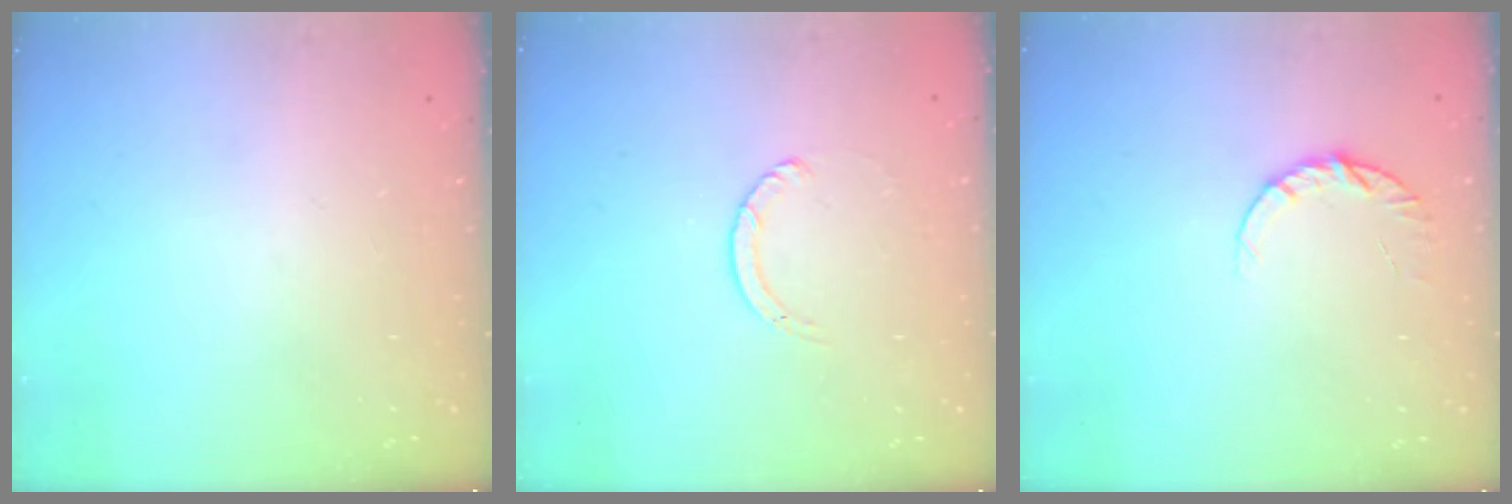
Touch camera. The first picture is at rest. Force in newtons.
{"total": 1.1, "press": 1.1, "slide": 0.1}
{"total": 6.3, "press": 6.3, "slide": 0.6}